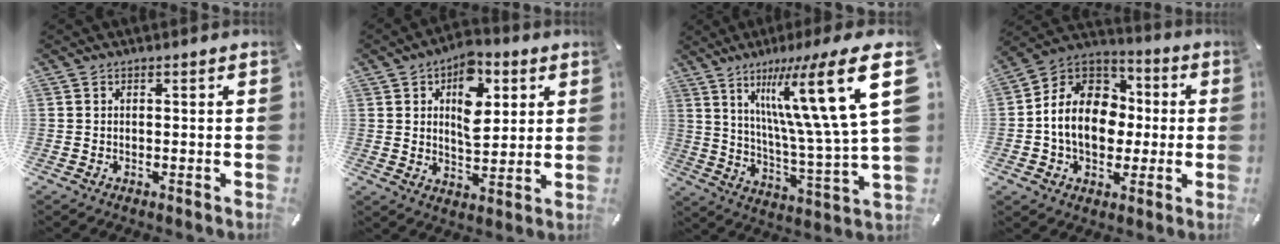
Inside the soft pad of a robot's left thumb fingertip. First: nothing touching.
{"total": 12.1, "force": [4.5, 7.5, 8.3], "torque": [-0.108, -0.012, 0.075]}
{"total": 26.4, "force": [11.4, 5.4, 23.2], "torque": [-0.375, -0.067, 0.170]}
{"total": 15.2, "force": [-1.0, 12.4, 8.7], "torque": [-0.182, 0.013, -0.019]}